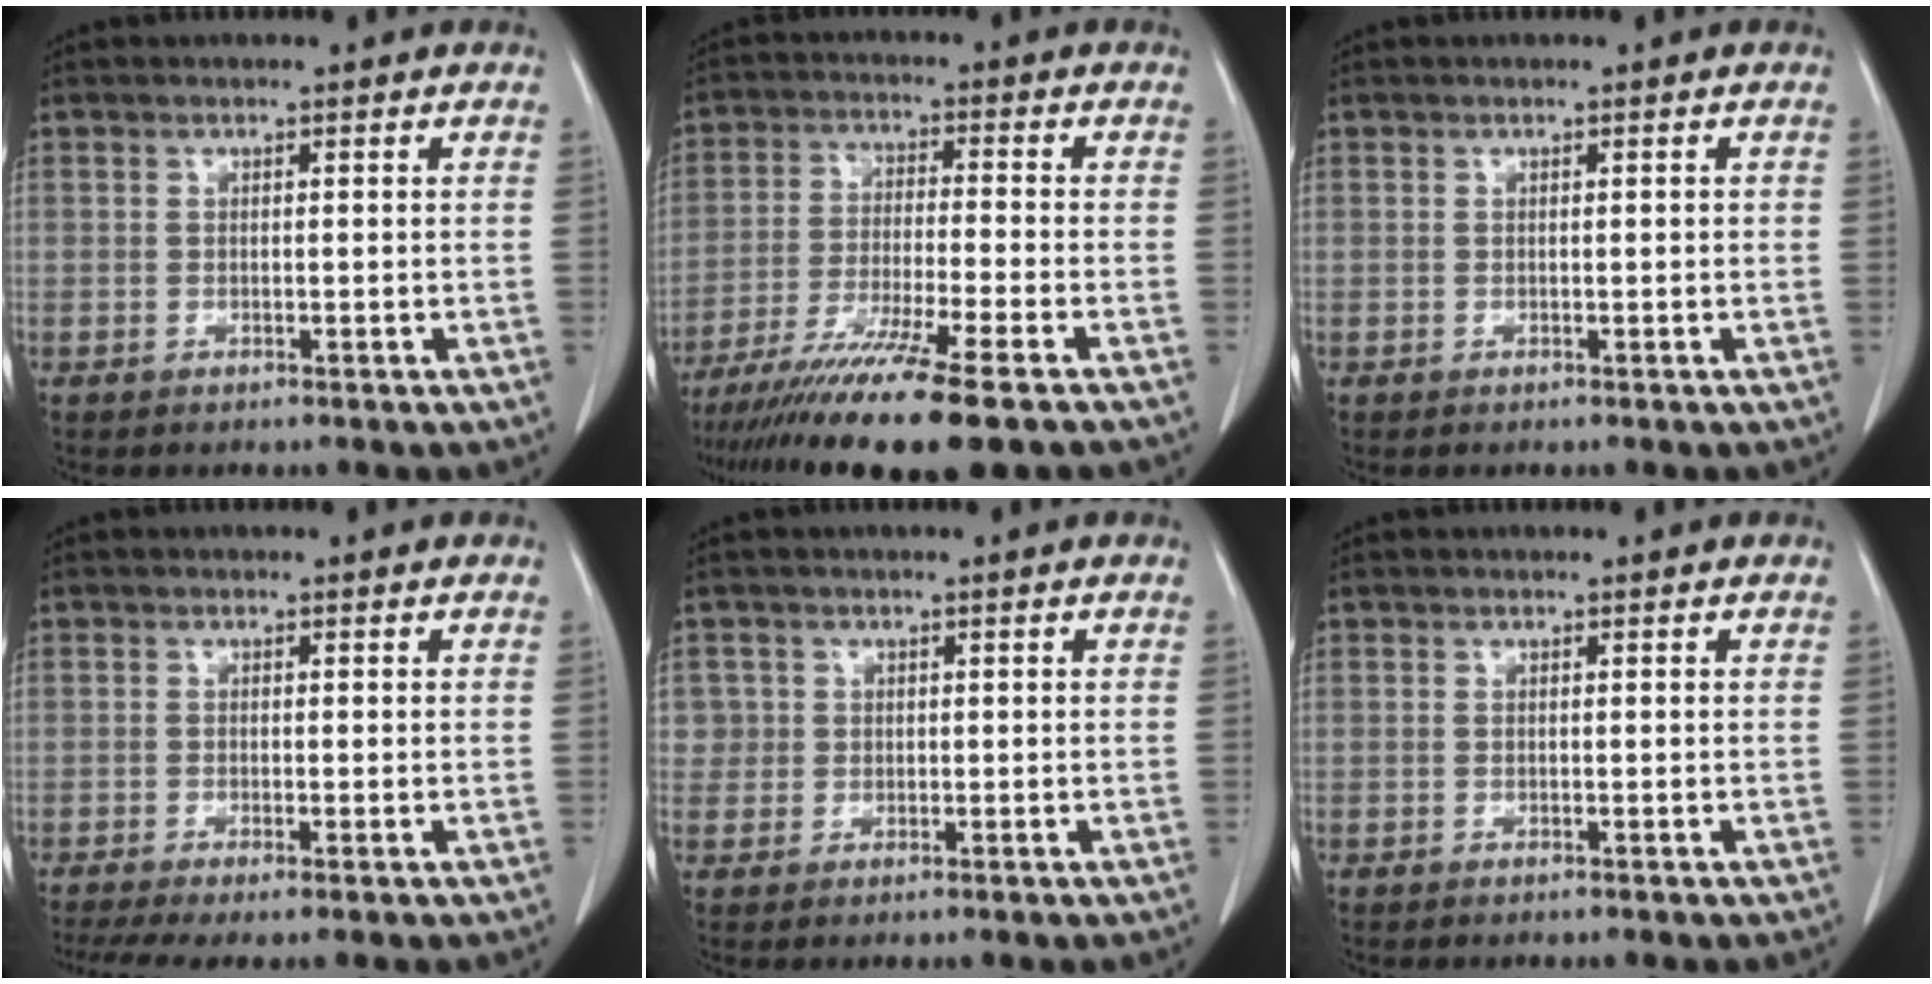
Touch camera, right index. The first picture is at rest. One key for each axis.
{"total": 14.6, "fx": -10.7, "fy": -0.5, "fz": 9.9, "tx": -0.184, "ty": -0.046, "tz": -0.179}
{"total": 0.0}
{"total": 5.2, "fx": -3.6, "fy": 1.0, "fz": 3.7, "tx": -0.069, "ty": -0.013, "tz": -0.064}
{"total": 2.4, "fx": 0.5, "fy": 2.3, "fz": -0.3, "tx": 0.025, "ty": 0.008, "tz": 0.007}
{"total": 0.0}